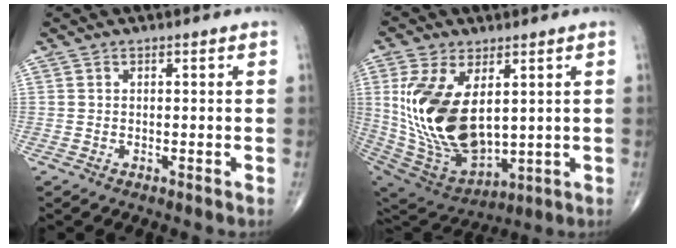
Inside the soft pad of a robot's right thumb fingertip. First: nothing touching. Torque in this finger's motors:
{"motor_torque": [0.38, 0.60, 1.76, 1.01, 0.27]}